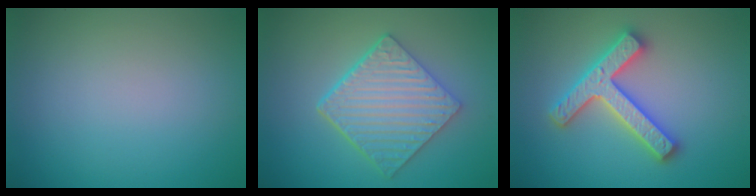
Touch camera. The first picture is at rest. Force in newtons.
{"total": 6.1, "press": 4.6, "slide": 4.0}
{"total": 4.8, "press": 4.7, "slide": 0.9}